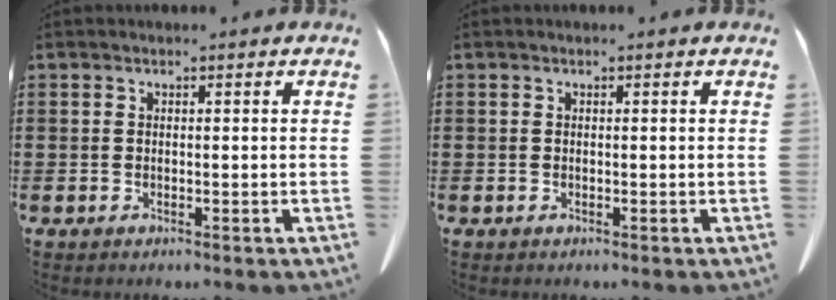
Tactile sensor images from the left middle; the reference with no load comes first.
{"total": 0.0}